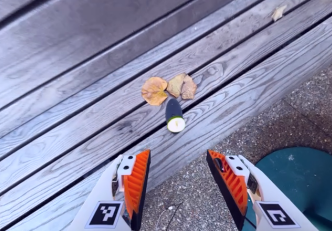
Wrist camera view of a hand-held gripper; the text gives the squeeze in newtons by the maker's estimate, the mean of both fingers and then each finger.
{"total": 0.0}